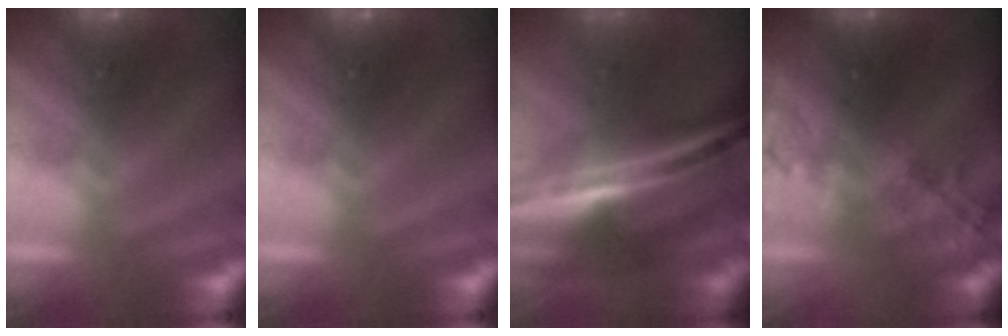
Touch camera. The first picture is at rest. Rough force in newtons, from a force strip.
{"total": 0.0}
{"total": 6.3}
{"total": 7.0}